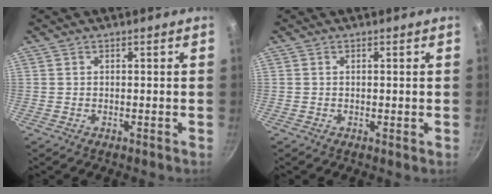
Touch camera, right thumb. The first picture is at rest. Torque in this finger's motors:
{"motor_torque": [-0.11, 0.35, -0.07, -0.03, 0.04]}